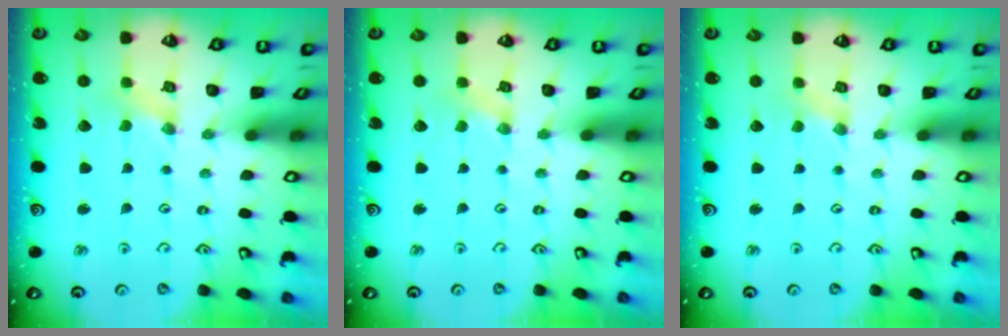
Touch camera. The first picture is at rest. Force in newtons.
{"total": 0.5, "press": 0.5, "slide": 0.2}
{"total": 1.1, "press": 1.1, "slide": 0.3}